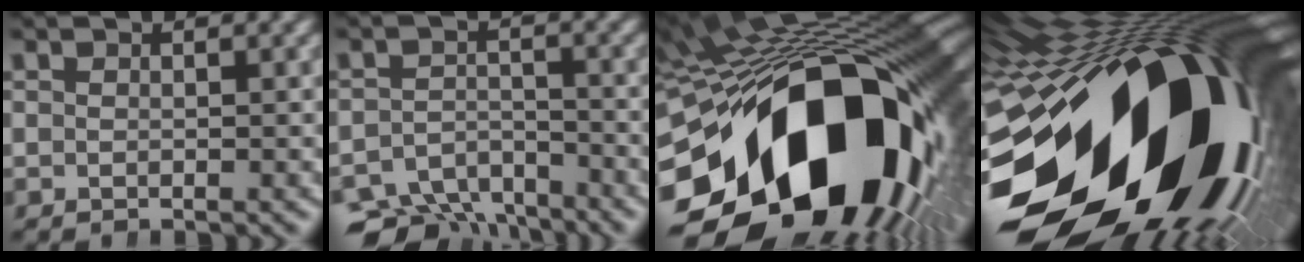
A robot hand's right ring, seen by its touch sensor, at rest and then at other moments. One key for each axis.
{"total": 7.4, "fx": -5.9, "fy": 4.1, "fz": 2.0, "tx": -0.027, "ty": -0.030, "tz": -0.092}
{"total": 33.7, "fx": -6.1, "fy": 20.8, "fz": 25.8, "tx": -0.409, "ty": -0.046, "tz": -0.071}
{"total": 40.9, "fx": -3.6, "fy": 24.2, "fz": 32.8, "tx": -0.427, "ty": -0.008, "tz": -0.048}